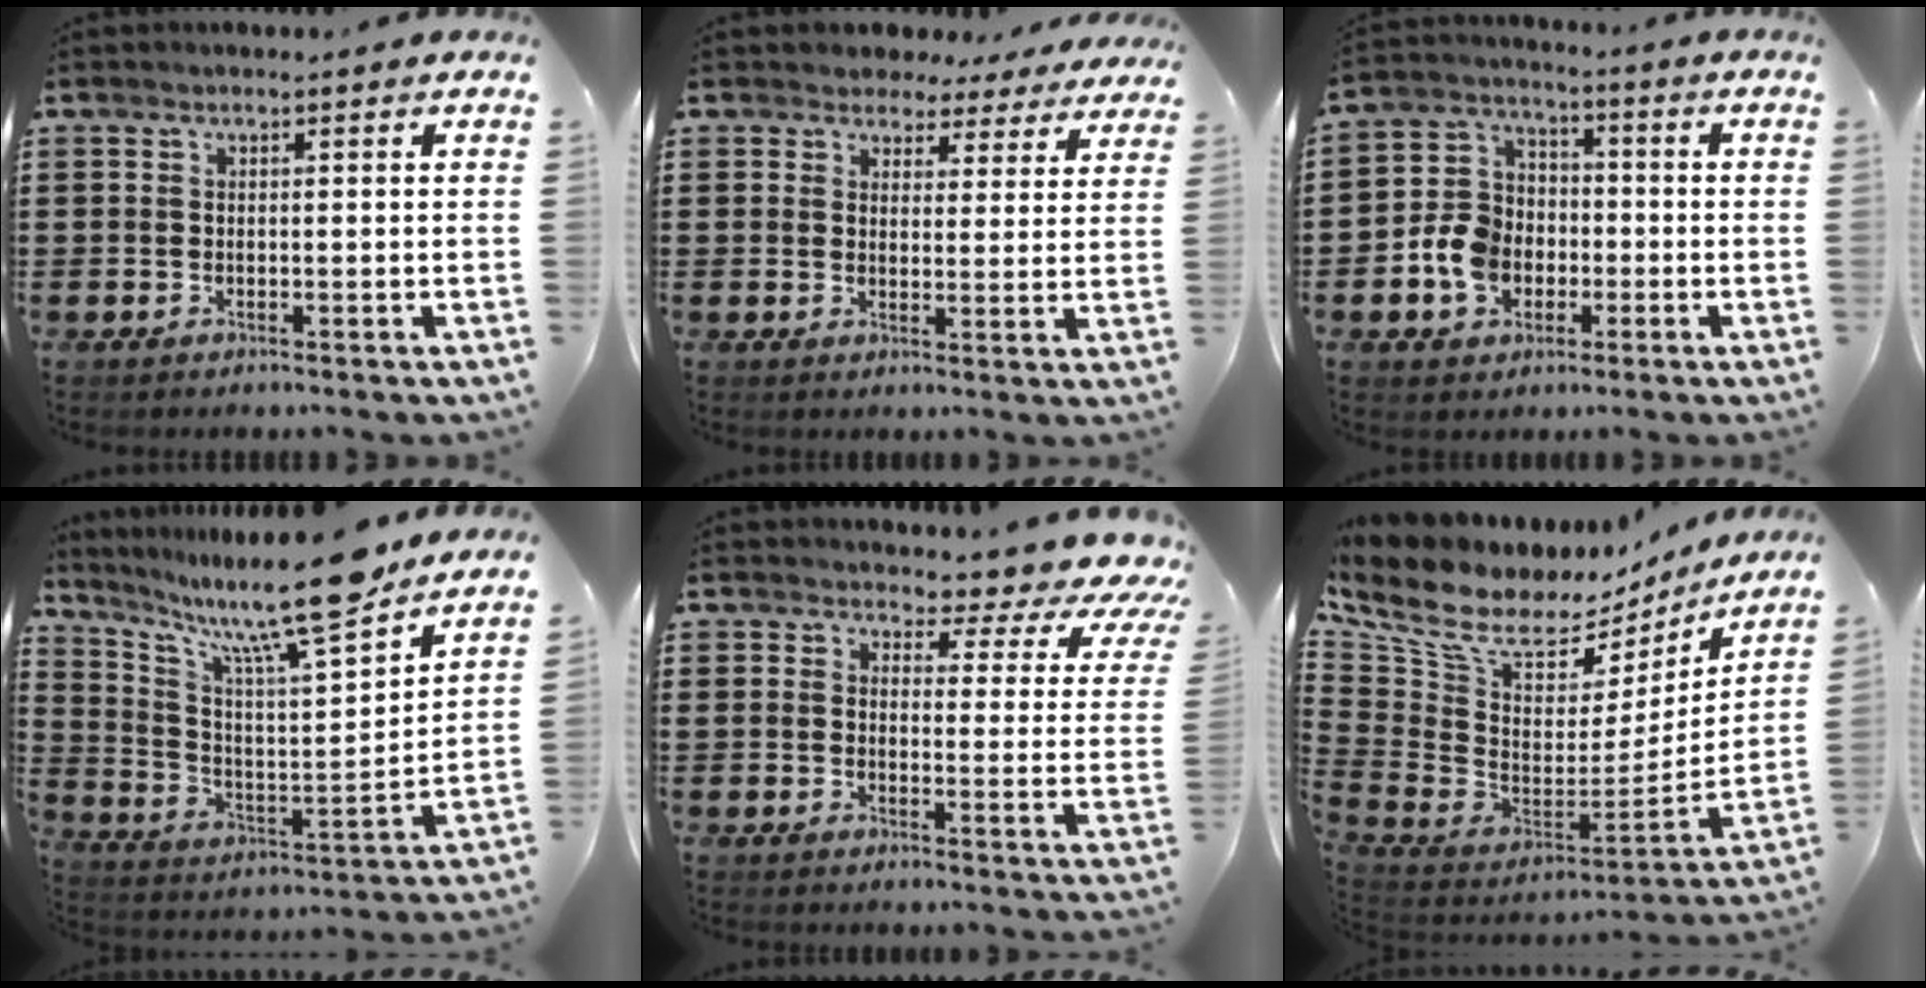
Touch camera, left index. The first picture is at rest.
{"total": 4.0, "force": [3.6, 1.8, 0.3], "torque": [-0.019, -0.012, 0.062]}
{"total": 8.0, "force": [-2.2, 6.8, 3.7], "torque": [-0.104, 0.022, -0.043]}
{"total": 14.6, "force": [11.8, 1.3, 8.4], "torque": [-0.174, -0.072, 0.193]}
{"total": 4.3, "force": [3.6, 1.4, 1.9], "torque": [-0.050, -0.027, 0.055]}
{"total": 8.8, "force": [5.7, 4.7, 4.8], "torque": [-0.131, -0.046, 0.097]}